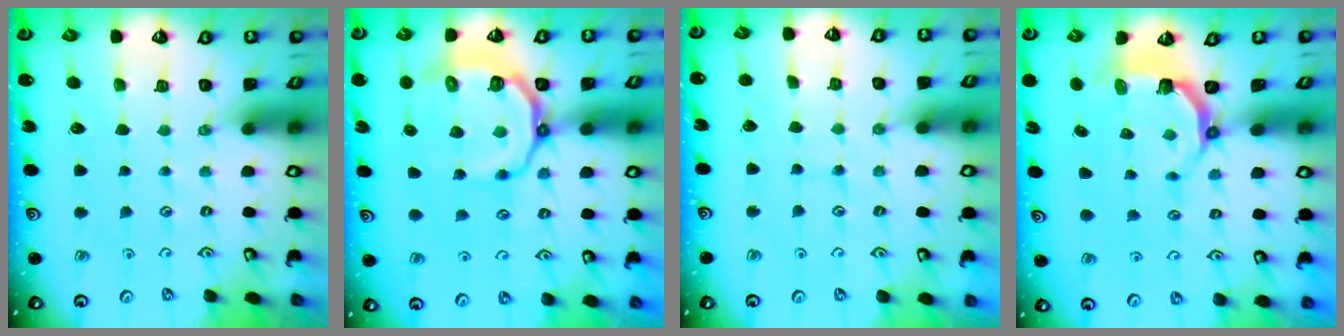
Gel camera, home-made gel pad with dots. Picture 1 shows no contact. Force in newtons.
{"total": 12.1, "press": 11.7, "slide": 3.2}
{"total": 3.5, "press": 3.5, "slide": 0.2}
{"total": 5.1, "press": 3.6, "slide": 3.6}